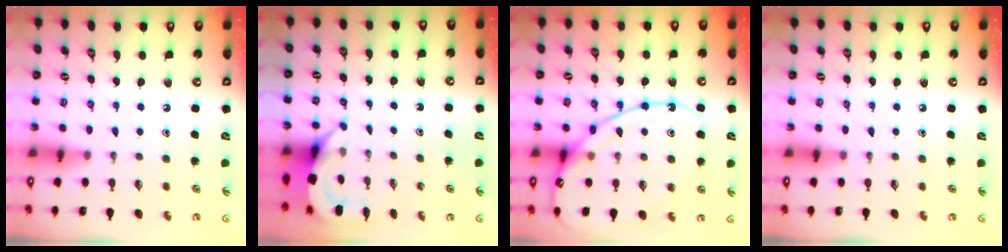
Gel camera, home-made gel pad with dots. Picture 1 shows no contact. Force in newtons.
{"total": 3.9, "press": 3.9, "slide": 0.3}
{"total": 14.1, "press": 14.0, "slide": 1.5}
{"total": 0.0}